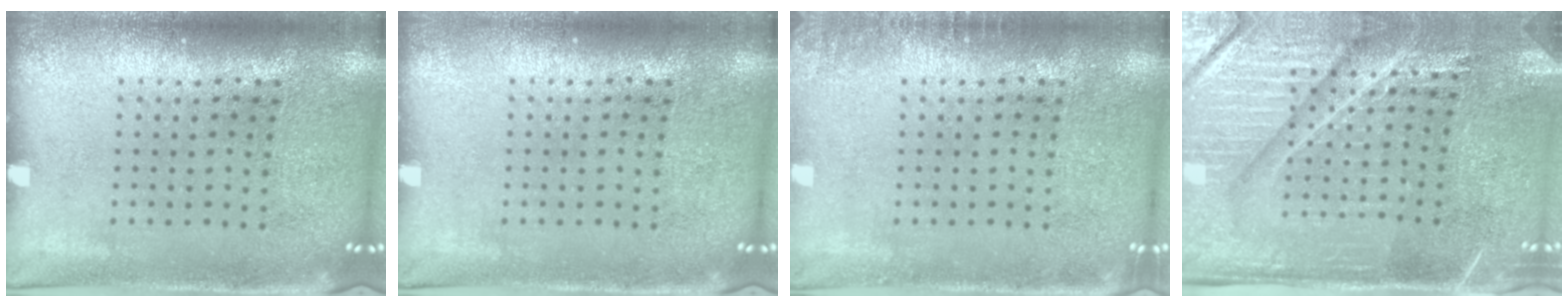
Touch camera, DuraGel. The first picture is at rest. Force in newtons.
{"total": 0.0}
{"total": 1.0, "press": 1.0, "slide": 0.2}
{"total": 4.6, "press": 4.3, "slide": 1.8}